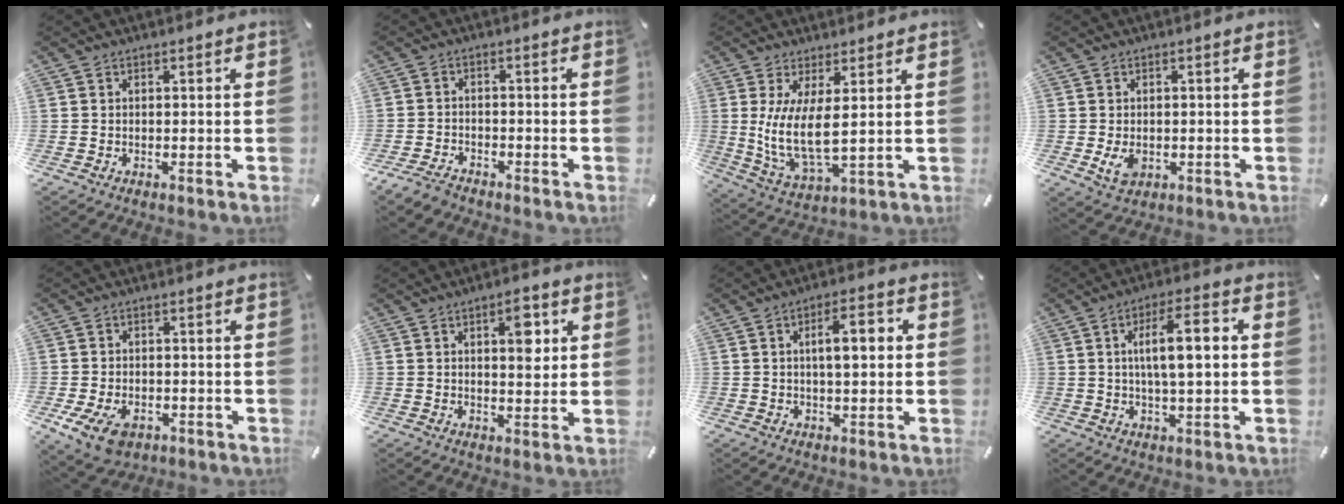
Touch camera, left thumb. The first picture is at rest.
{"total": 3.6, "force": [-3.1, 1.4, 1.2], "torque": [-0.037, 0.017, -0.065]}
{"total": 10.2, "force": [2.1, 3.2, 9.4], "torque": [-0.214, -0.021, 0.039]}
{"total": 3.5, "force": [-0.6, 2.5, 2.3], "torque": [-0.053, 0.001, -0.011]}
{"total": 7.1, "force": [-3.4, 4.8, 4.1], "torque": [-0.094, 0.012, -0.061]}
{"total": 7.4, "force": [2.4, 3.5, 6.1], "torque": [-0.073, -0.011, 0.032]}
{"total": 7.7, "force": [1.2, 2.9, 7.1], "torque": [-0.111, 0.004, 0.012]}
{"total": 10.8, "force": [1.5, 3.4, 10.1], "torque": [-0.161, 0.006, 0.018]}